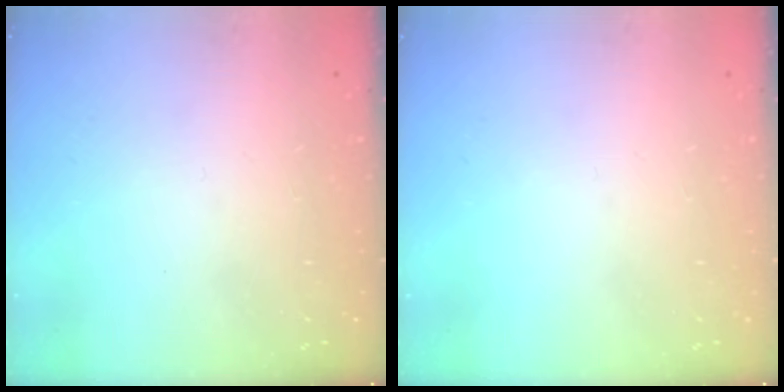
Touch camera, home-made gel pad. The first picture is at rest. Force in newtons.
{"total": 0.0}